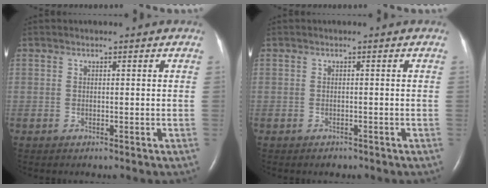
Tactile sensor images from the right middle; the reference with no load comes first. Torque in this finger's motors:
{"motor_torque": [0.25, -0.32, 0.13, 0.02]}